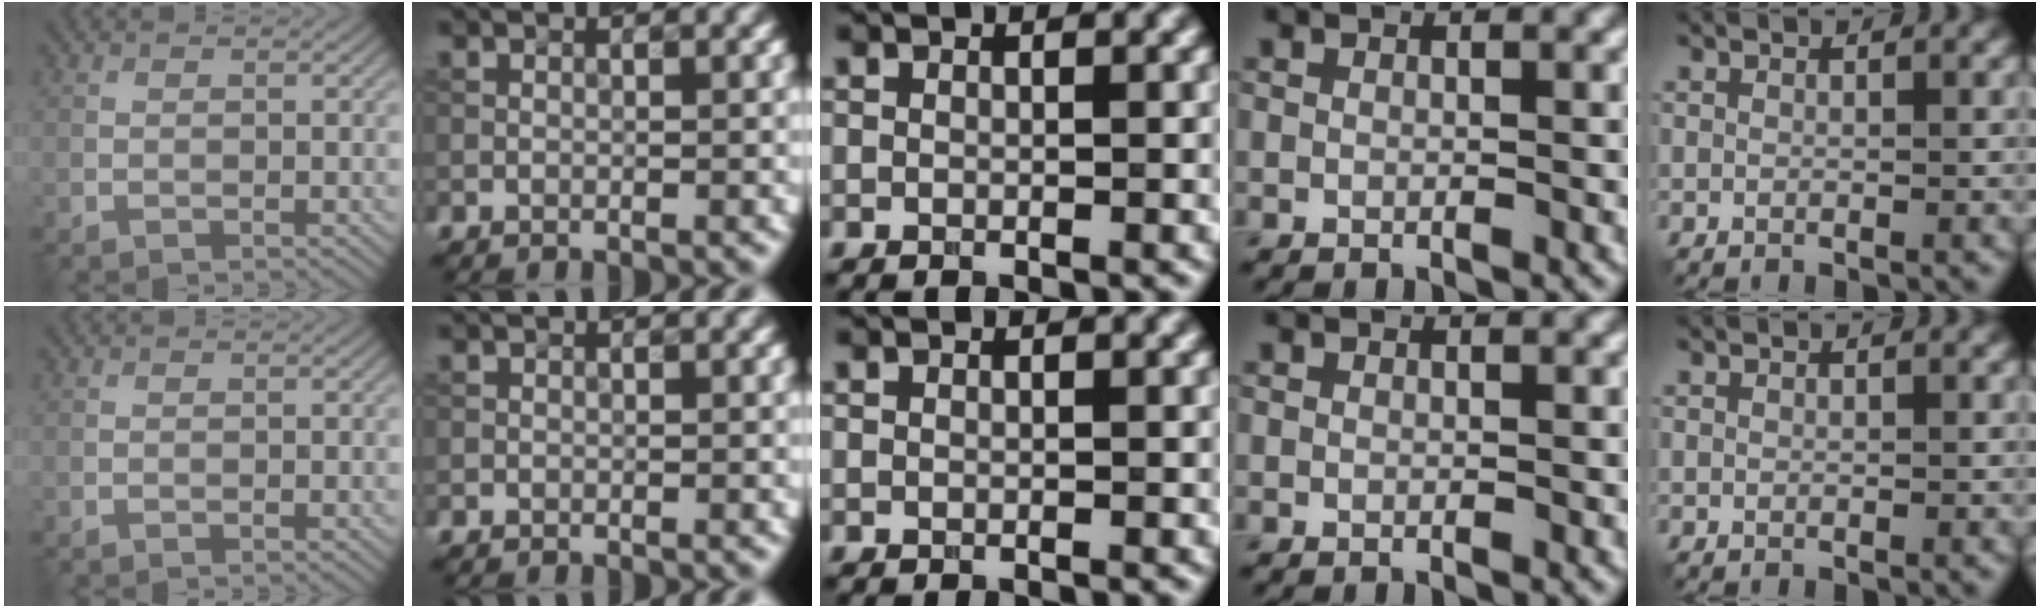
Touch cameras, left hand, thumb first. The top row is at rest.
{}